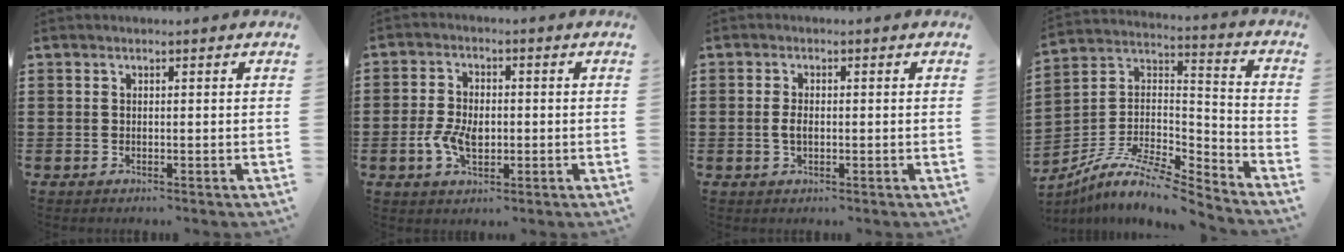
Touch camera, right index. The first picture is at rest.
{"total": 5.2, "force": [-0.9, 3.4, 3.9], "torque": [-0.087, 0.003, -0.019]}
{"total": 2.2, "force": [-0.2, 1.1, 1.9], "torque": [-0.045, 0.000, -0.007]}
{"total": 9.4, "force": [-7.8, 2.1, 4.8], "torque": [-0.100, 0.010, -0.159]}